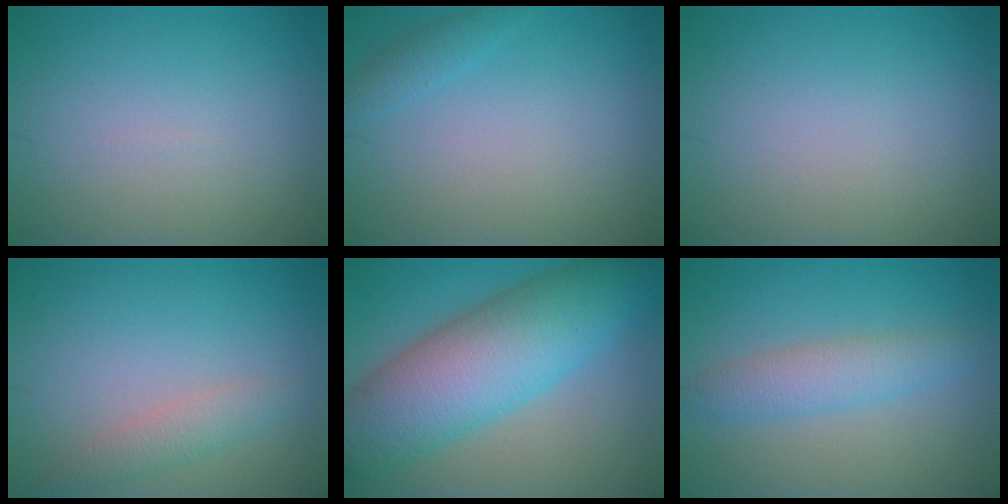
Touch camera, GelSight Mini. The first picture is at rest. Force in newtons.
{"total": 1.3, "press": 1.3, "slide": 0.1}
{"total": 0.0}
{"total": 2.0, "press": 2.0, "slide": 0.1}
{"total": 11.3, "press": 11.2, "slide": 0.1}
{"total": 3.3, "press": 3.3, "slide": 0.1}